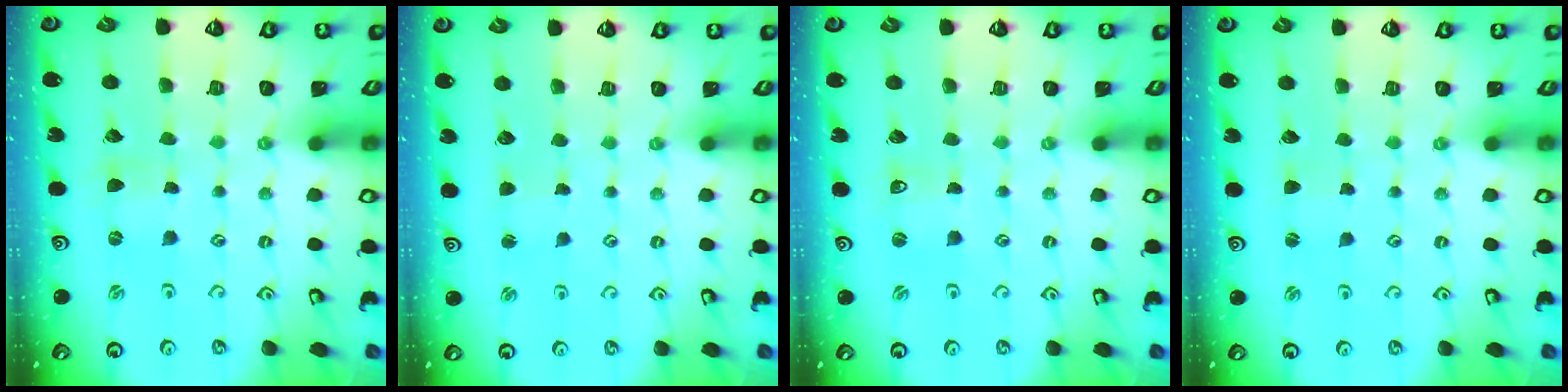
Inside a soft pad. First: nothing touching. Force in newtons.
{"total": 1.5, "press": 1.5, "slide": 0.3}
{"total": 1.5, "press": 1.5, "slide": 0.1}
{"total": 1.5, "press": 1.5, "slide": 0.3}